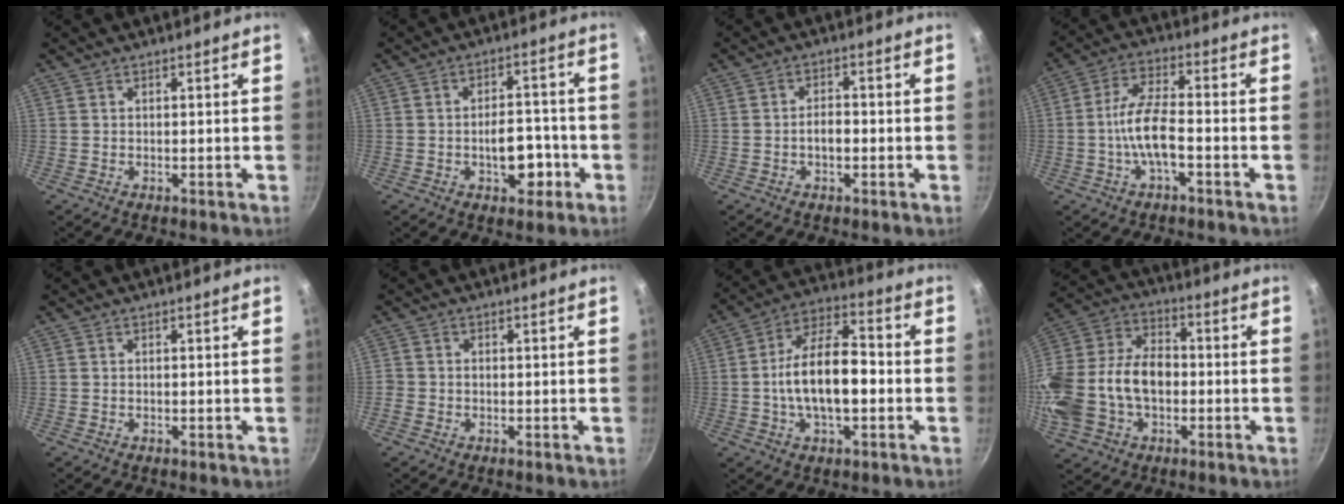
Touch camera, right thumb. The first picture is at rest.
{"total": 8.5, "force": [-2.9, 4.9, 6.3], "torque": [-0.055, 0.022, -0.040]}
{"total": 3.5, "force": [-0.9, 2.0, 2.8], "torque": [-0.034, 0.015, -0.013]}
{"total": 8.6, "force": [-2.6, 3.1, 7.6], "torque": [-0.141, 0.031, -0.057]}
{"total": 0.0}
{"total": 1.6, "force": [-0.7, 1.3, 0.5], "torque": [-0.010, 0.004, -0.016]}
{"total": 15.1, "force": [-1.7, 7.6, 13.0], "torque": [-0.203, 0.040, -0.040]}
{"total": 22.0, "force": [-3.2, 15.3, 15.4], "torque": [-0.317, 0.052, -0.058]}